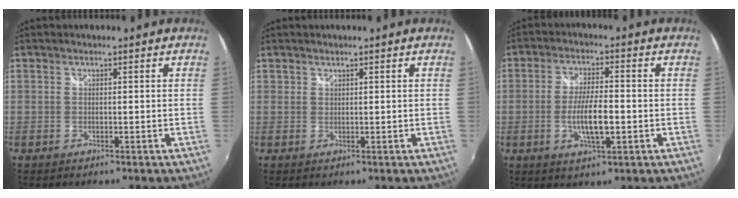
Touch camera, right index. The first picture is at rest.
{"total": 0.6, "force": [0.5, 0.3, 0.0], "torque": [0.001, 0.000, 0.009]}
{"total": 7.7, "force": [-1.7, 1.9, 7.2], "torque": [-0.139, -0.006, -0.029]}